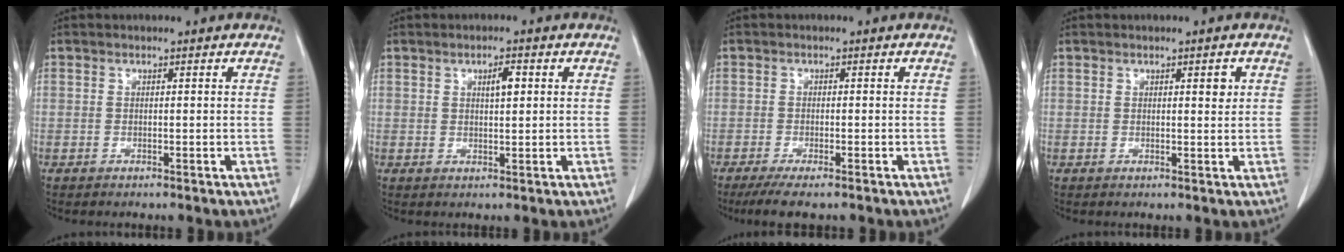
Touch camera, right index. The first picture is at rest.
{"total": 2.4, "force": [0.8, 0.6, 2.2], "torque": [-0.038, 0.000, 0.014]}
{"total": 5.3, "force": [-4.0, 0.6, 3.4], "torque": [-0.055, -0.012, -0.062]}
{"total": 1.5, "force": [0.6, 0.5, 1.3], "torque": [-0.018, 0.000, 0.008]}